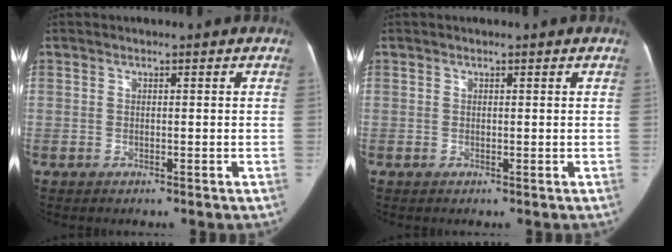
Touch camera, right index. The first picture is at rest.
{"total": 0.0}